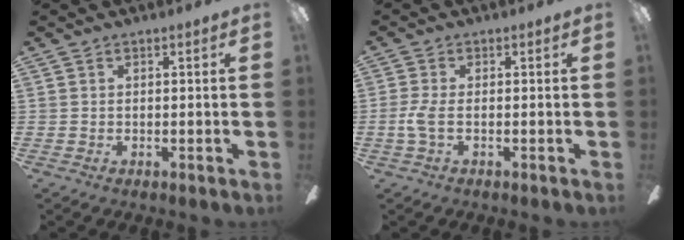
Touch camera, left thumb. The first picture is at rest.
{"total": 3.9, "force": [-0.8, 1.3, 3.6], "torque": [-0.078, 0.001, -0.017]}